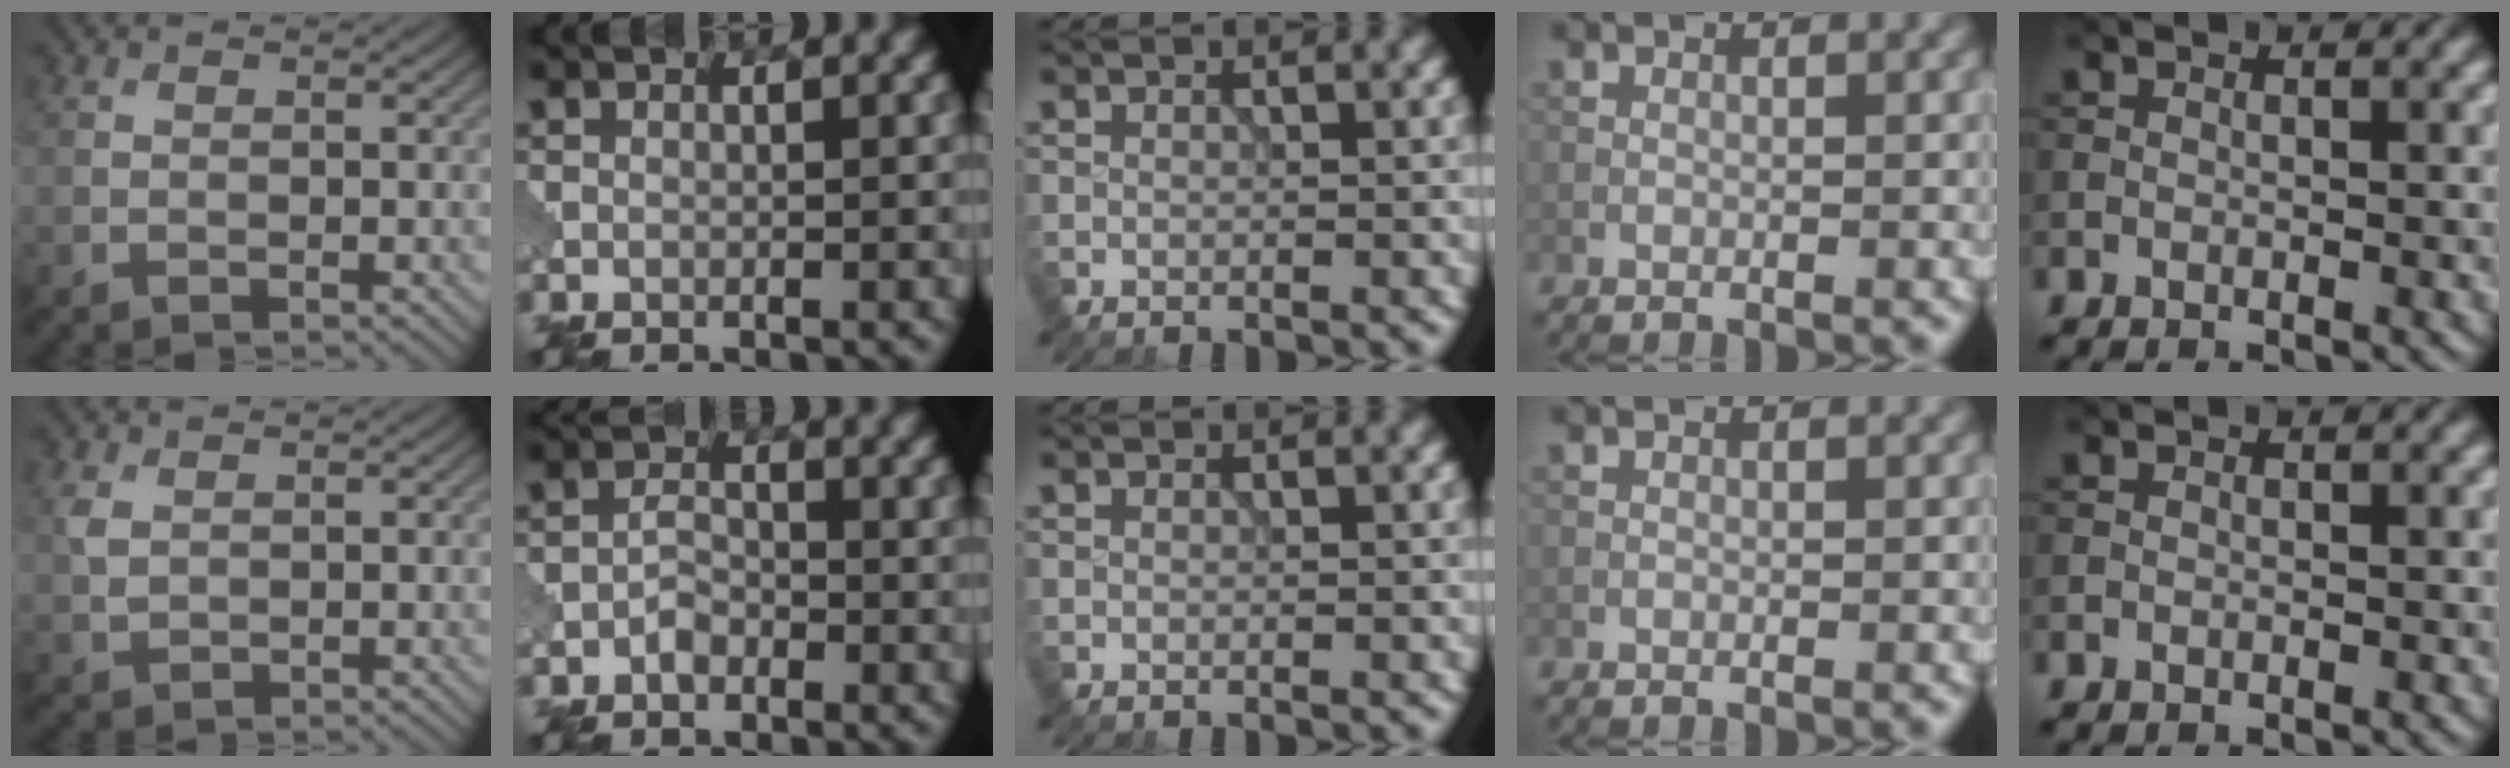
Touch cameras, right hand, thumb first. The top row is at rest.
{"thumb": {"total": 2.4, "force": [0.8, 1.7, 1.6], "torque": [-0.047, 0.000, 0.019]}, "index": {"total": 2.0, "force": [-1.1, 1.3, 1.0], "torque": [-0.018, 0.005, -0.023]}}